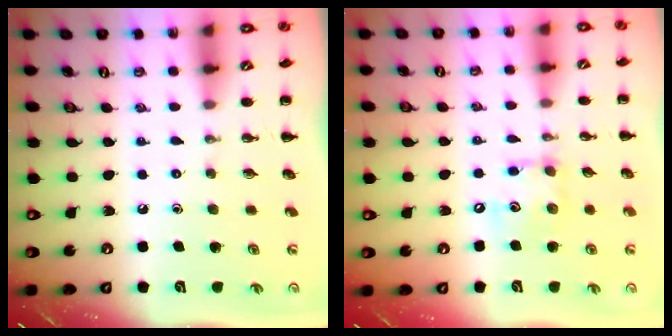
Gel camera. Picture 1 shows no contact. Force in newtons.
{"total": 8.8, "press": 8.7, "slide": 1.1}